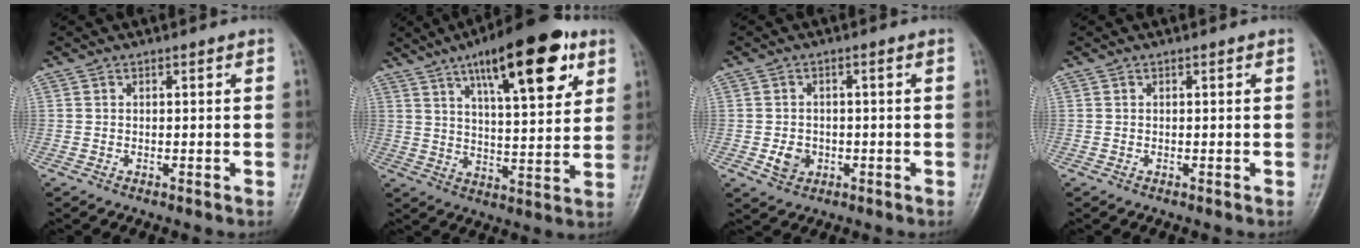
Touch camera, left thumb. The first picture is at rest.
{"total": 19.4, "force": [10.0, 6.3, 15.4], "torque": [-0.200, -0.030, 0.153]}
{"total": 3.7, "force": [-1.0, 3.1, 1.8], "torque": [-0.020, 0.003, -0.011]}
{"total": 0.0}